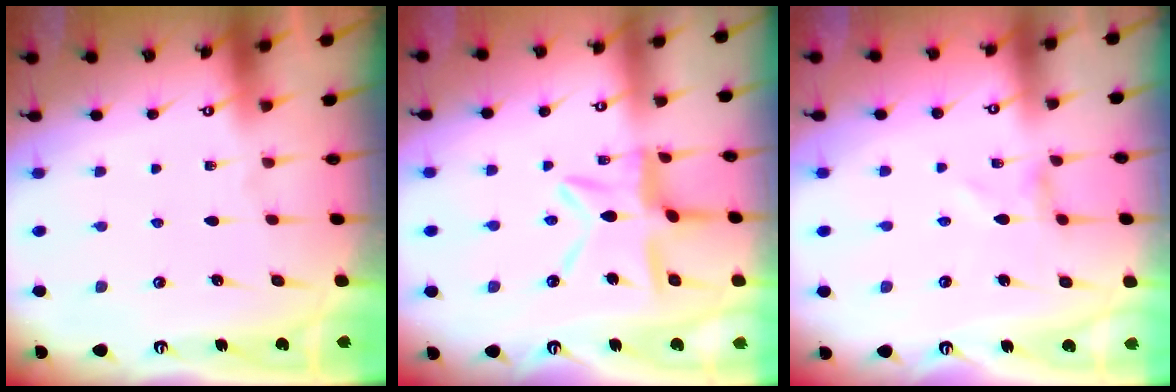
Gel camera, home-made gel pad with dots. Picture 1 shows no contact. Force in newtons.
{"total": 11.4, "press": 11.4, "slide": 1.2}
{"total": 0.8, "press": 0.8, "slide": 0.1}